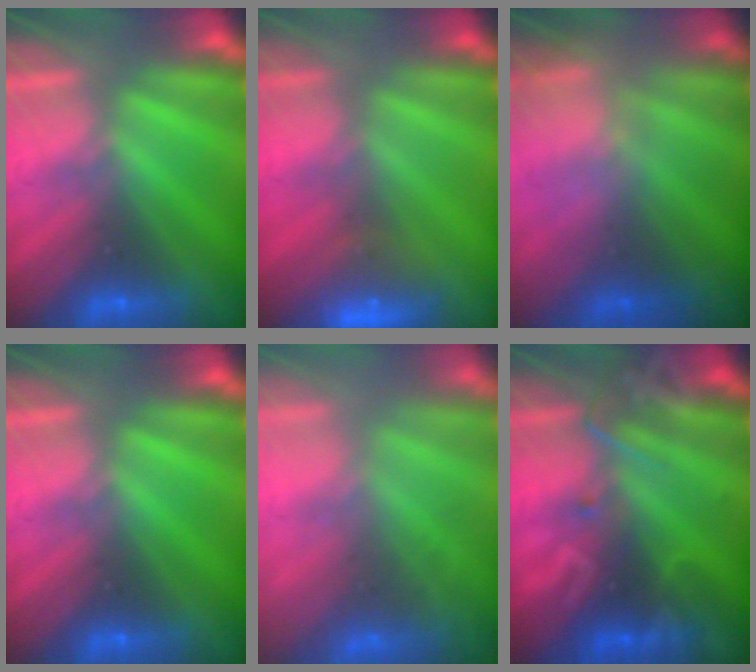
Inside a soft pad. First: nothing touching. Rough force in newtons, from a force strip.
{"total": 8.8}
{"total": 9.4}
{"total": 0.0}
{"total": 7.8}
{"total": 2.4}